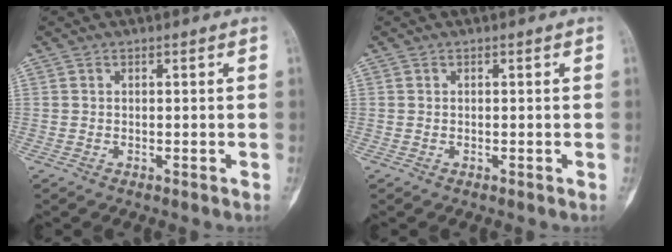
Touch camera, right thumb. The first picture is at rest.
{"total": 0.0}